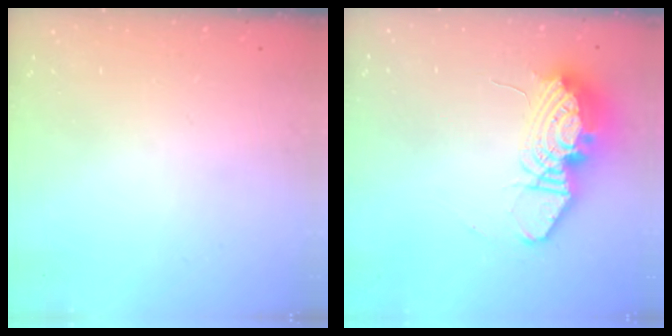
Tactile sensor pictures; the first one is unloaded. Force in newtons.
{"total": 14.4, "press": 14.4, "slide": 1.2}